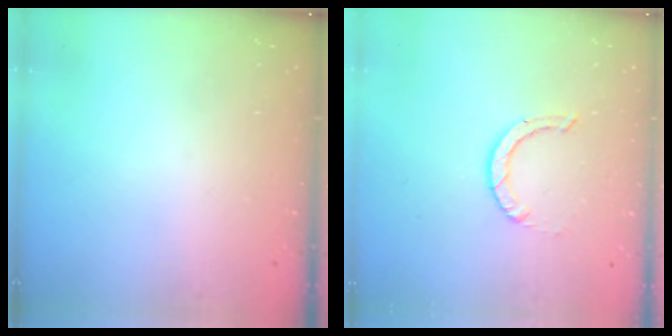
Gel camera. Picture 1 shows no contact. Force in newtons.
{"total": 0.9, "press": 0.9, "slide": 0.1}